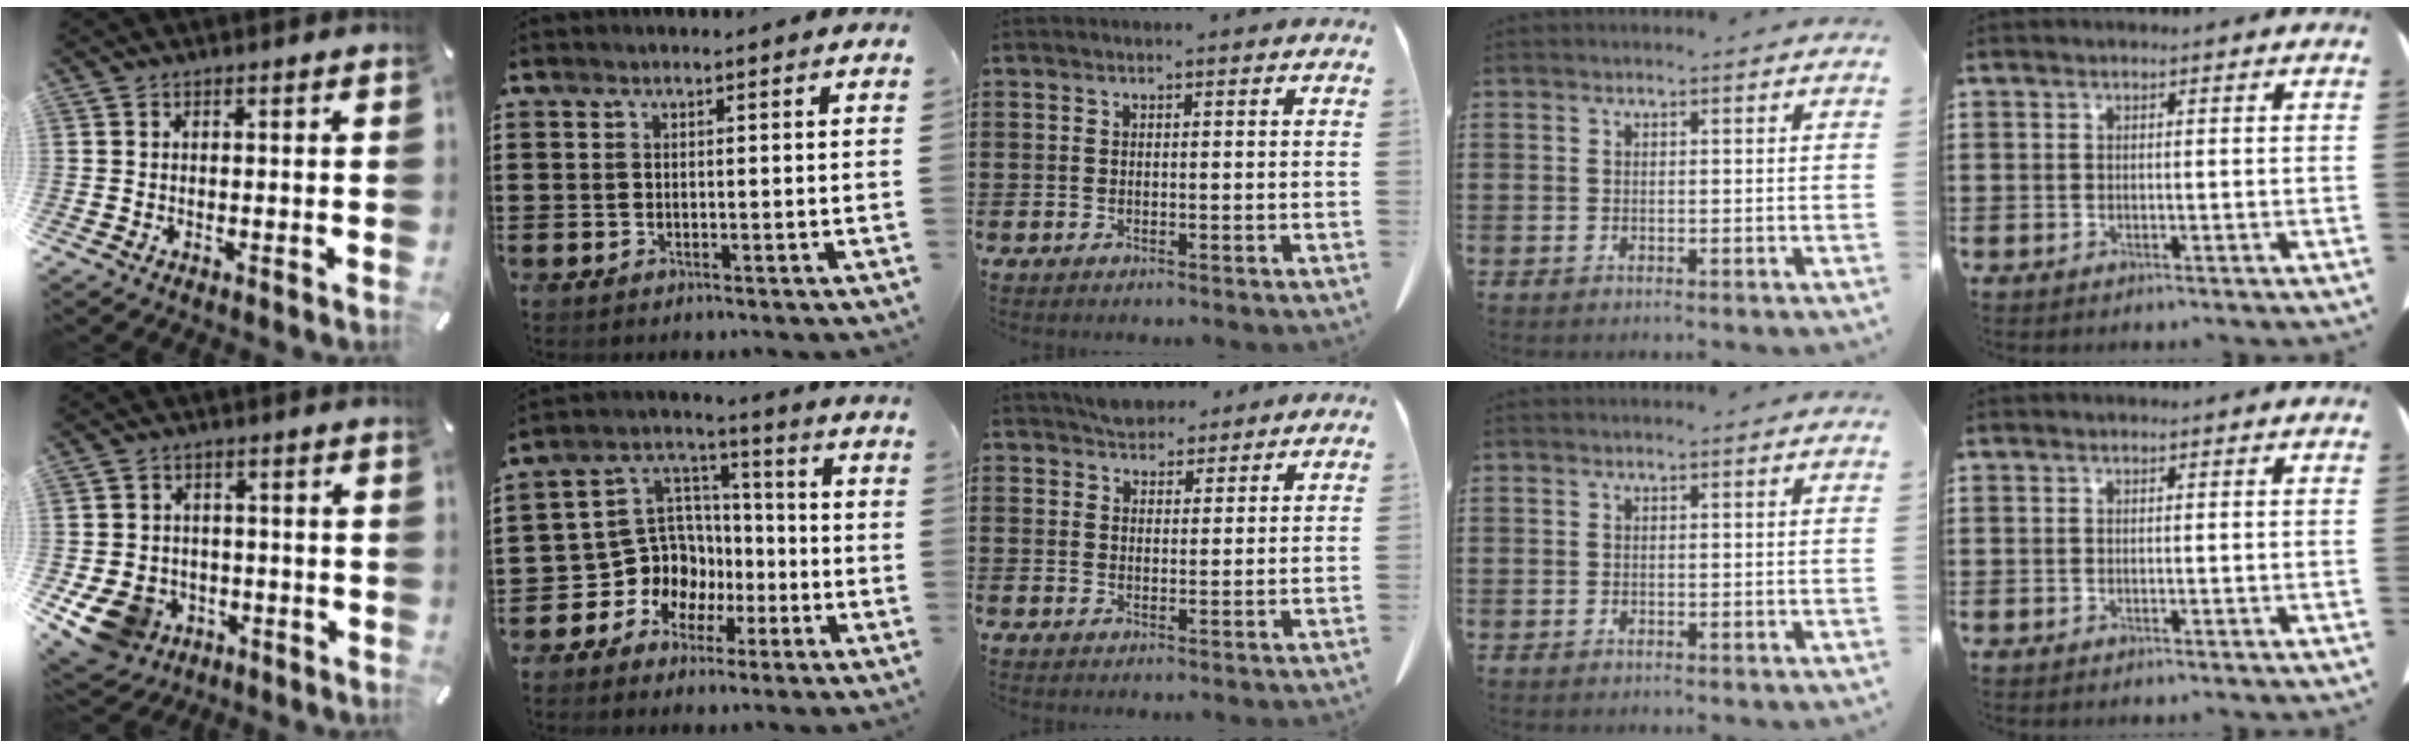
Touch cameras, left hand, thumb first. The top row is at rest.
{"thumb": {"total": 9.1, "force": [-3.6, 7.7, 3.3], "torque": [-0.083, 0.023, -0.064]}, "index": {"total": 9.6, "force": [-3.4, 8.9, 1.8], "torque": [-0.079, 0.002, -0.057]}, "middle": {"total": 3.9, "force": [3.6, 1.5, 0.5], "torque": [-0.021, -0.001, 0.071]}}